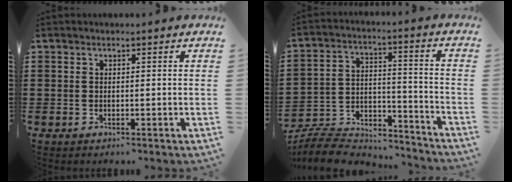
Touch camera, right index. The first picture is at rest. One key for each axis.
{"total": 8.4, "fx": -7.9, "fy": 2.3, "fz": 1.9, "tx": -0.046, "ty": 0.013, "tz": -0.158}